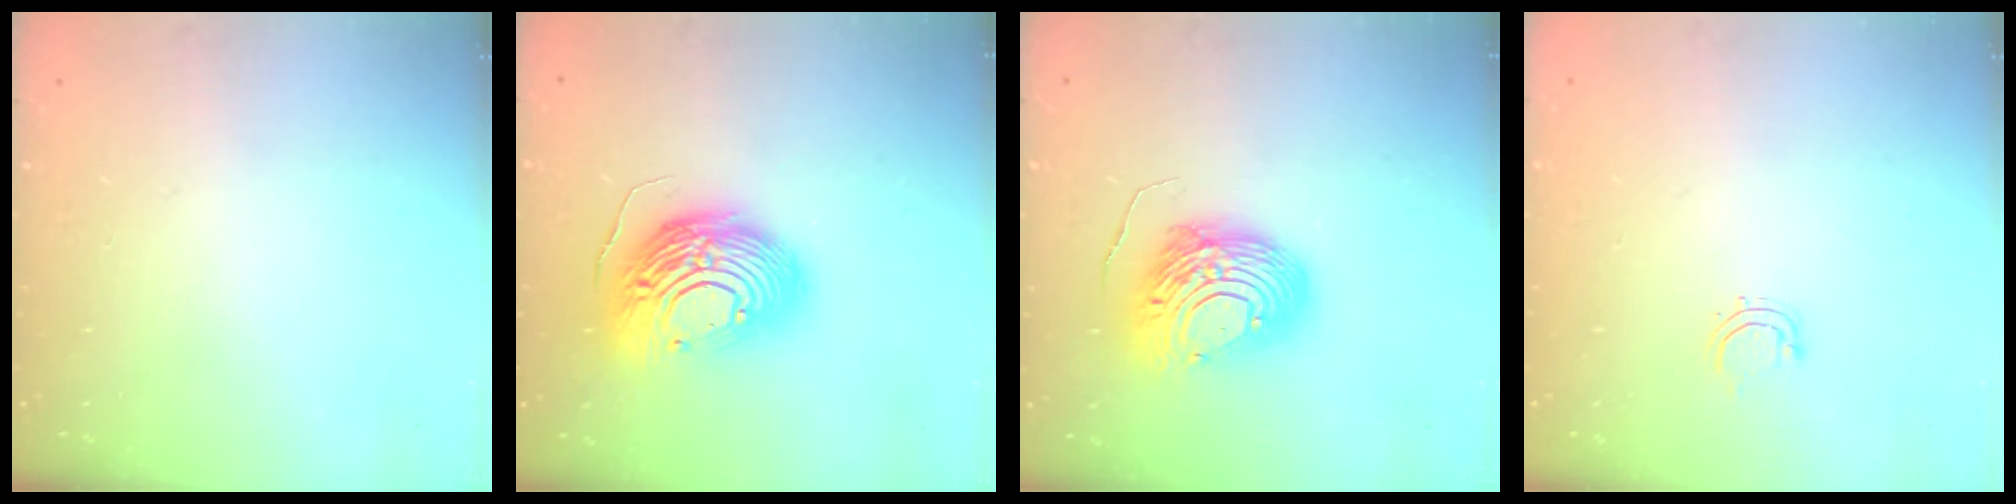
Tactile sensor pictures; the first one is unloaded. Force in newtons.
{"total": 18.8, "press": 18.6, "slide": 2.8}
{"total": 13.8, "press": 13.7, "slide": 1.3}
{"total": 2.8, "press": 2.7, "slide": 0.5}